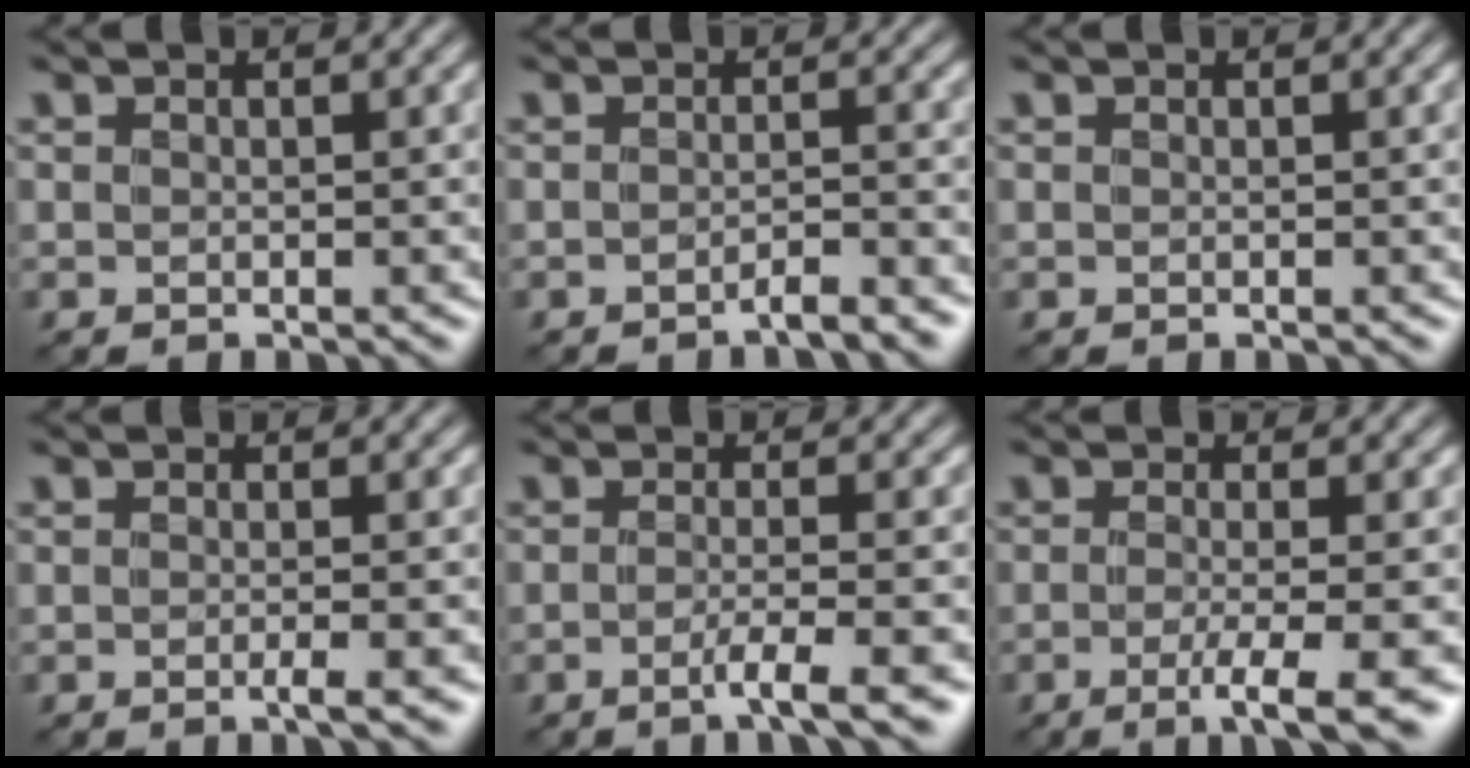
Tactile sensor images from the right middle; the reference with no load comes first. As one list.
[{"total": 1.8, "force": [-1.6, 0.1, 1.0], "torque": [-0.009, 0.004, -0.034]}, {"total": 0.0}, {"total": 1.6, "force": [-0.6, 0.2, 1.4], "torque": [-0.015, -0.003, -0.015]}, {"total": 3.2, "force": [-1.7, 0.3, 2.7], "torque": [-0.038, 0.000, -0.043]}, {"total": 4.3, "force": [-1.8, 0.8, 3.9], "torque": [-0.059, -0.006, -0.037]}]